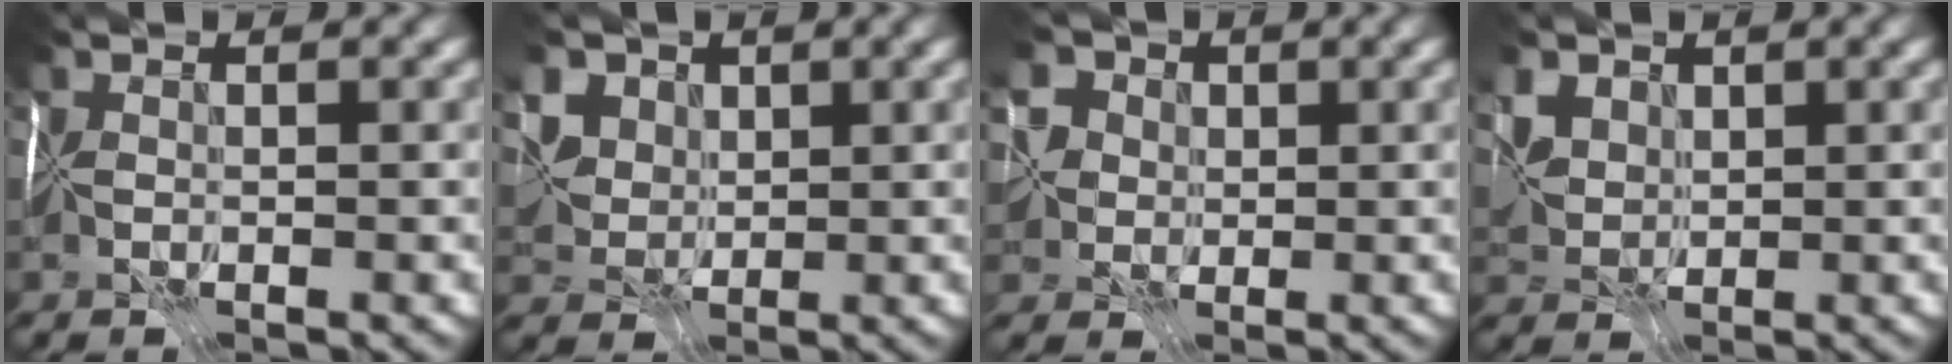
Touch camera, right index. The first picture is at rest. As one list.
[{"total": 5.6, "force": [3.1, 4.0, 2.4], "torque": [-0.046, 0.009, 0.044]}, {"total": 6.9, "force": [2.3, 5.5, 3.5], "torque": [-0.058, 0.017, 0.019]}, {"total": 3.0, "force": [2.0, 1.8, 1.3], "torque": [-0.043, 0.005, 0.044]}]